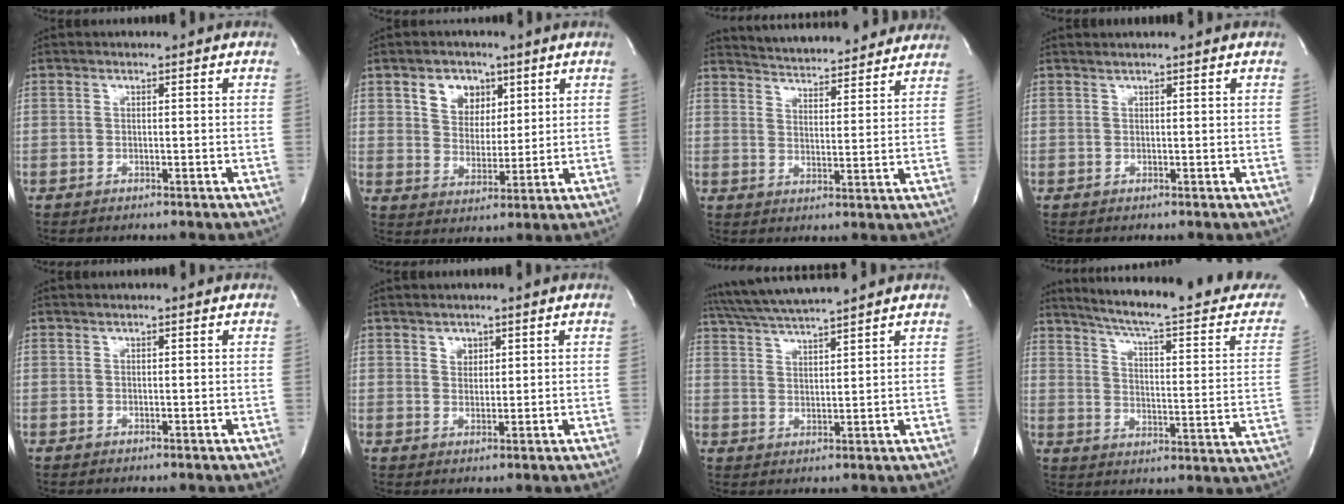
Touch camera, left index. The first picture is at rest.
{"total": 5.9, "force": [2.9, 4.5, 2.6], "torque": [-0.046, 0.008, 0.053]}
{"total": 16.5, "force": [15.6, 2.6, 4.7], "torque": [-0.067, 0.004, 0.205]}
{"total": 0.8, "force": [0.7, -0.3, 0.2], "torque": [-0.011, 0.006, 0.017]}
{"total": 0.0}
{"total": 1.7, "force": [0.9, 1.3, 0.6], "torque": [-0.009, -0.004, 0.016]}
{"total": 9.3, "force": [8.4, -0.8, 3.9], "torque": [-0.078, 0.019, 0.144]}
{"total": 23.9, "force": [20.6, 2.0, 12.0], "torque": [-0.174, -0.059, 0.258]}